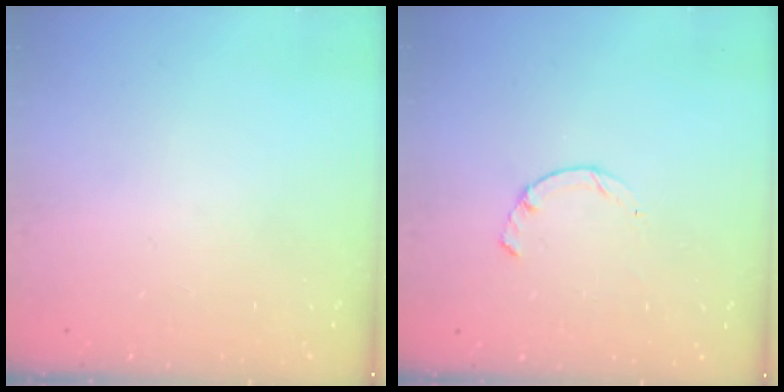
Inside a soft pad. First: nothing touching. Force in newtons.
{"total": 1.7, "press": 1.6, "slide": 0.4}